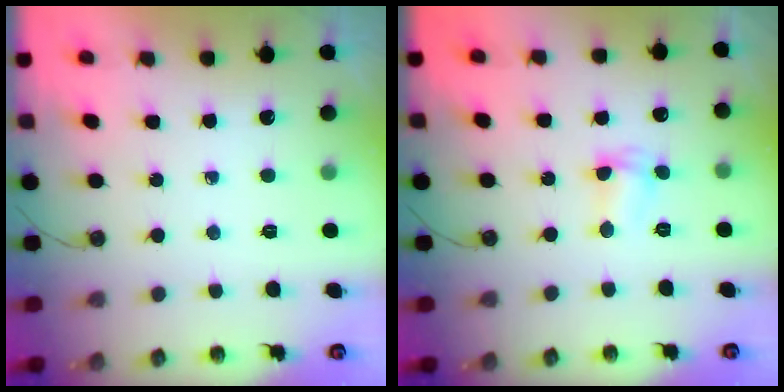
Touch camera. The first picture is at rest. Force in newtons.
{"total": 2.6, "press": 2.6, "slide": 0.4}